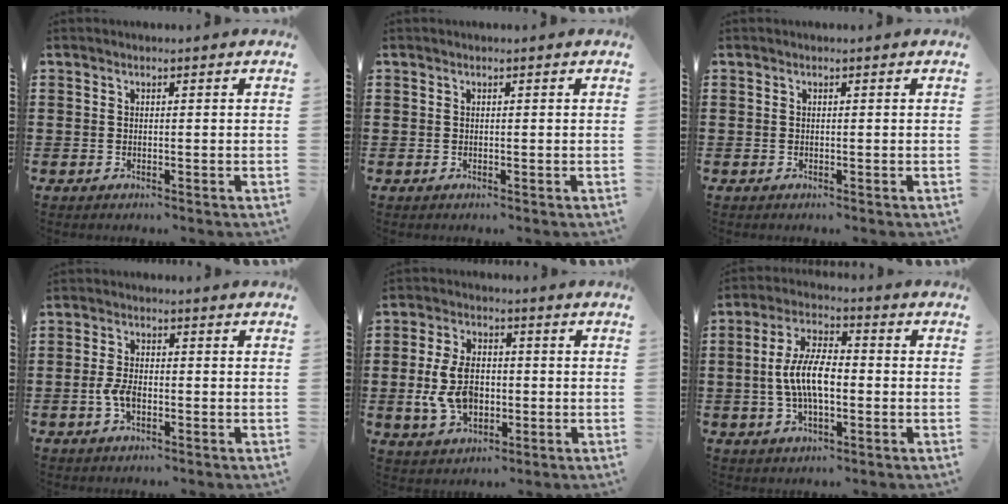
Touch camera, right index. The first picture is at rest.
{"total": 0.0}
{"total": 0.0}
{"total": 3.3, "force": [-1.1, 1.6, 2.7], "torque": [-0.070, -0.006, -0.024]}
{"total": 8.4, "force": [-0.9, 5.3, 6.4], "torque": [-0.151, 0.005, -0.020]}
{"total": 8.5, "force": [-1.0, 3.6, 7.6], "torque": [-0.168, -0.001, -0.026]}